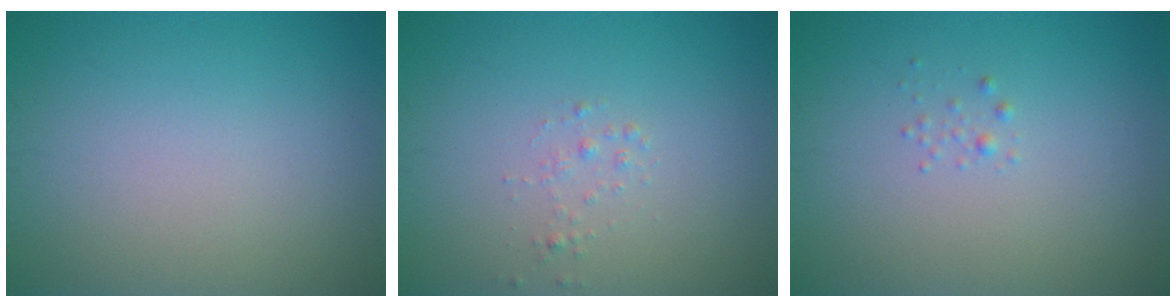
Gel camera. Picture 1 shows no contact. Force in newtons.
{"total": 0.8, "press": 0.8, "slide": 0.0}
{"total": 0.6, "press": 0.6, "slide": 0.0}